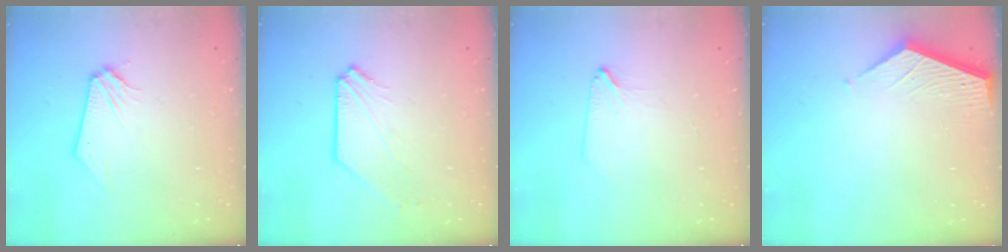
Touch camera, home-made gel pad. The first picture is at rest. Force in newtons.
{"total": 2.4, "press": 2.4, "slide": 0.3}
{"total": 1.3, "press": 1.3, "slide": 0.2}
{"total": 3.7, "press": 3.7, "slide": 0.4}